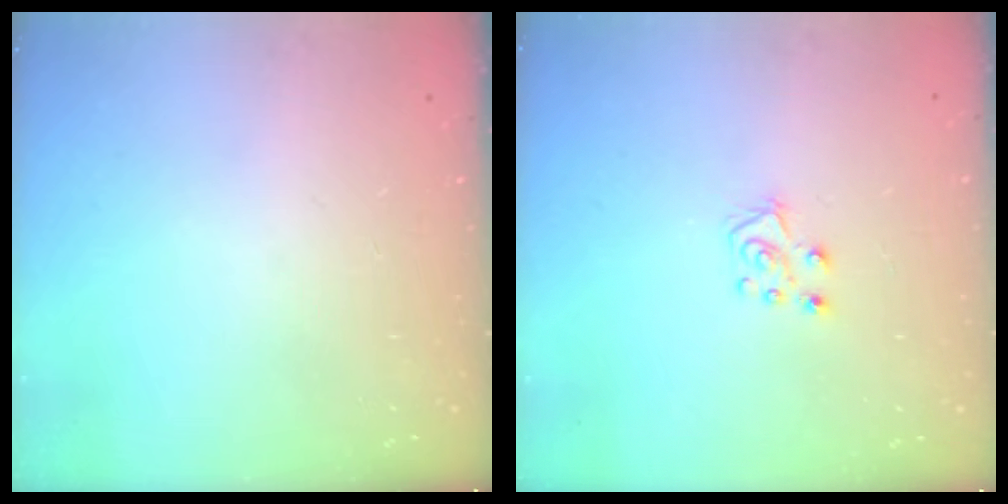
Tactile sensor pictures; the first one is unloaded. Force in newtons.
{"total": 6.8, "press": 6.8, "slide": 0.4}